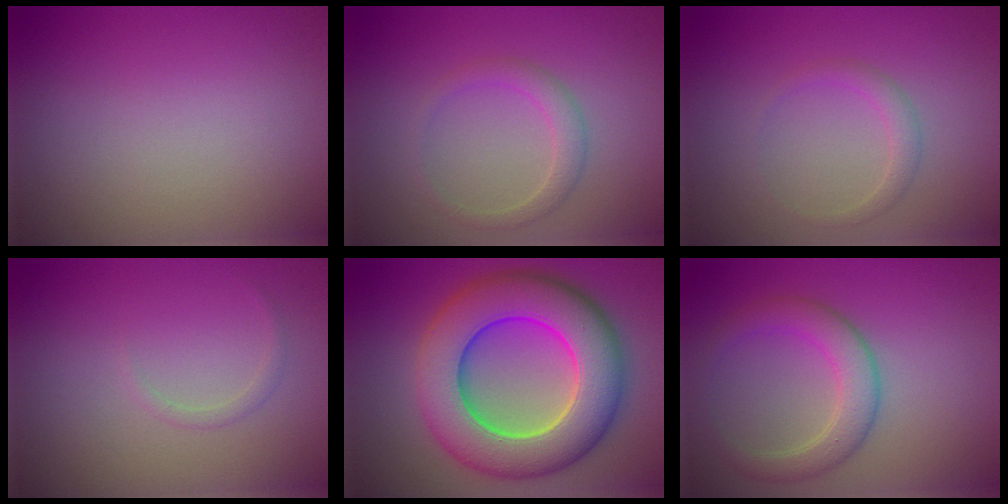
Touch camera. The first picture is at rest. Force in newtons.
{"total": 1.9, "press": 1.9, "slide": 0.1}
{"total": 1.4, "press": 1.4, "slide": 0.0}
{"total": 0.7, "press": 0.7, "slide": 0.0}
{"total": 12.6, "press": 12.5, "slide": 0.5}
{"total": 3.8, "press": 3.8, "slide": 0.4}